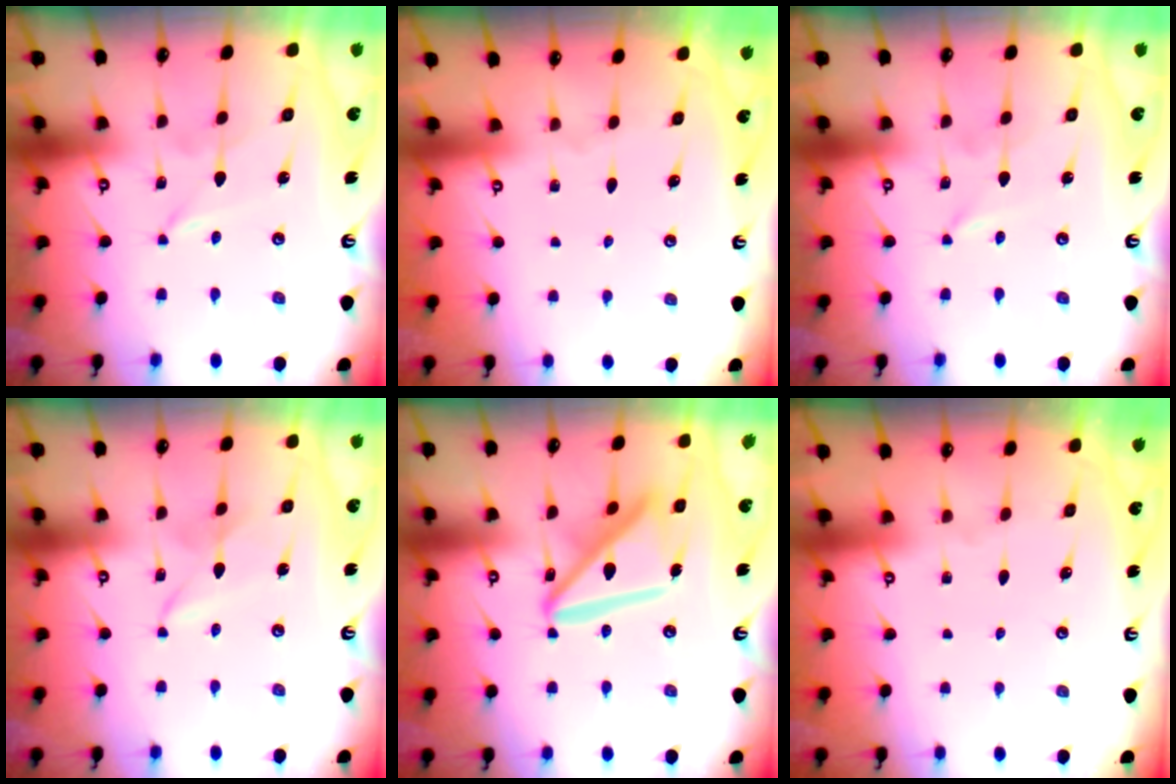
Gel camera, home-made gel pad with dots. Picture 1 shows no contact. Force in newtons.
{"total": 0.0}
{"total": 0.0}
{"total": 1.9, "press": 1.9, "slide": 0.2}
{"total": 15.1, "press": 15.0, "slide": 1.6}
{"total": 0.0}